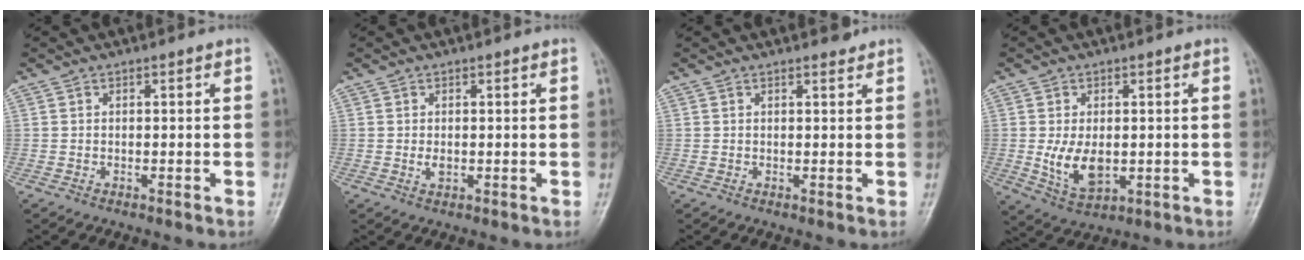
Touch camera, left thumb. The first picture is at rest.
{"total": 1.7, "force": [0.0, 1.2, 1.2], "torque": [-0.014, -0.002, 0.001]}
{"total": 1.4, "force": [1.2, 0.5, 0.3], "torque": [0.002, -0.007, 0.015]}
{"total": 7.7, "force": [-0.5, 4.8, 6.0], "torque": [-0.095, -0.011, 0.003]}